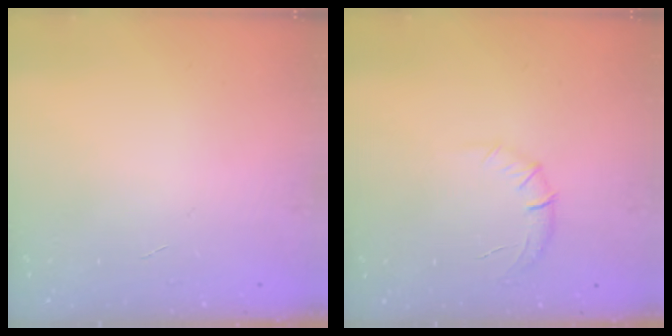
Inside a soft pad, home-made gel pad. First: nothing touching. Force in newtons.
{"total": 5.7, "press": 5.5, "slide": 1.7}